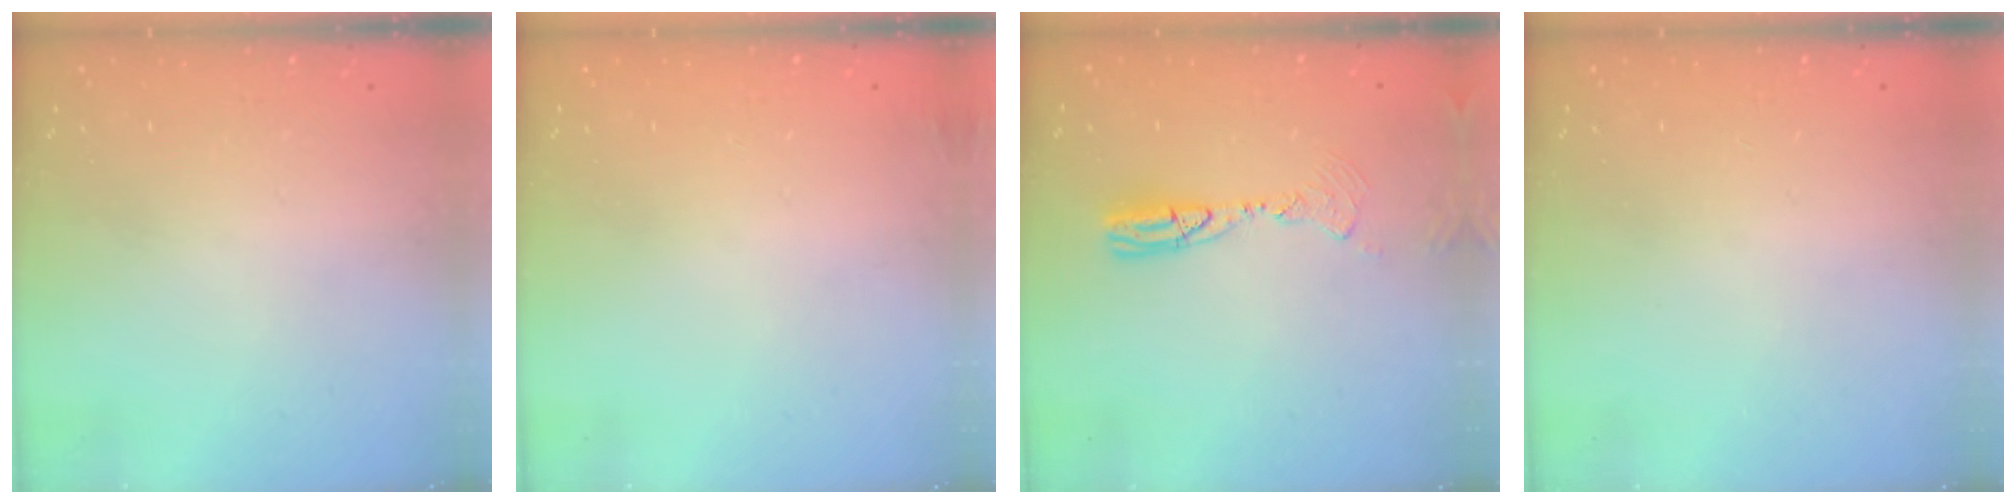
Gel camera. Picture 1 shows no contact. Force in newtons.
{"total": 3.0, "press": 2.9, "slide": 1.0}
{"total": 9.2, "press": 9.0, "slide": 2.2}
{"total": 12.1, "press": 3.1, "slide": 11.7}